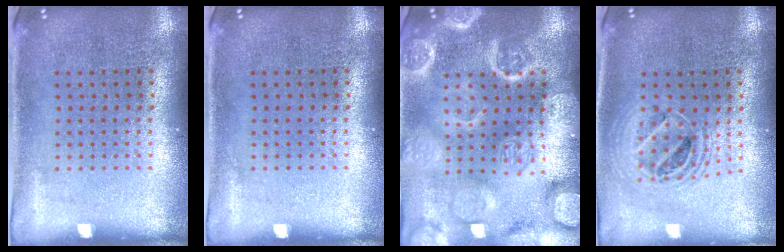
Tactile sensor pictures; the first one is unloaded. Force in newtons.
{"total": 0.0}
{"total": 6.0, "press": 5.9, "slide": 0.7}
{"total": 1.7, "press": 1.4, "slide": 0.9}